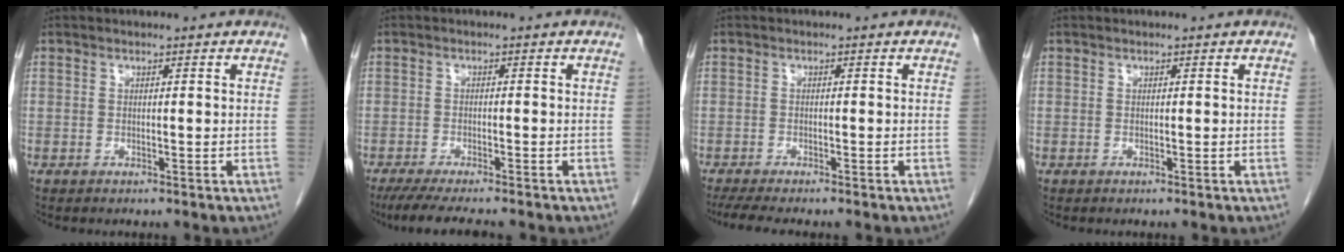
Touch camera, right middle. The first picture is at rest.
{"total": 8.2, "force": [-6.9, 0.7, 4.4], "torque": [-0.065, -0.019, -0.108]}
{"total": 5.5, "force": [-4.5, 0.4, 3.0], "torque": [-0.044, -0.013, -0.072]}
{"total": 0.0}